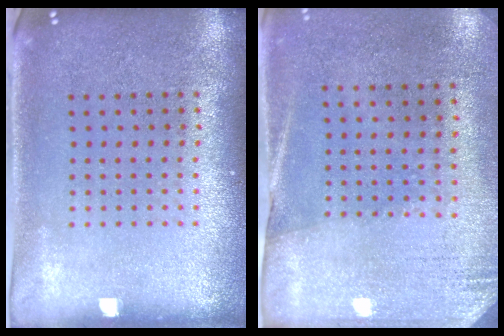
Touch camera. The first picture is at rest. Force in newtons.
{"total": 2.6, "press": 2.3, "slide": 1.3}